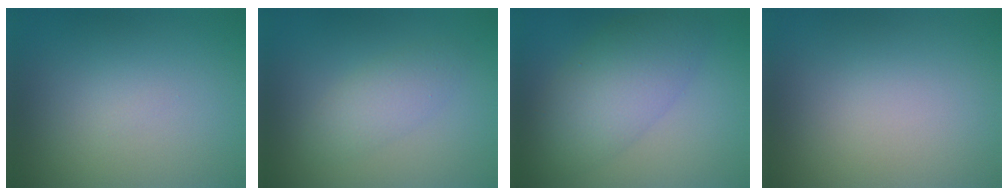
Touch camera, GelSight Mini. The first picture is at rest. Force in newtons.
{"total": 2.3, "press": 2.3, "slide": 0.1}
{"total": 6.2, "press": 6.2, "slide": 0.1}
{"total": 0.0}